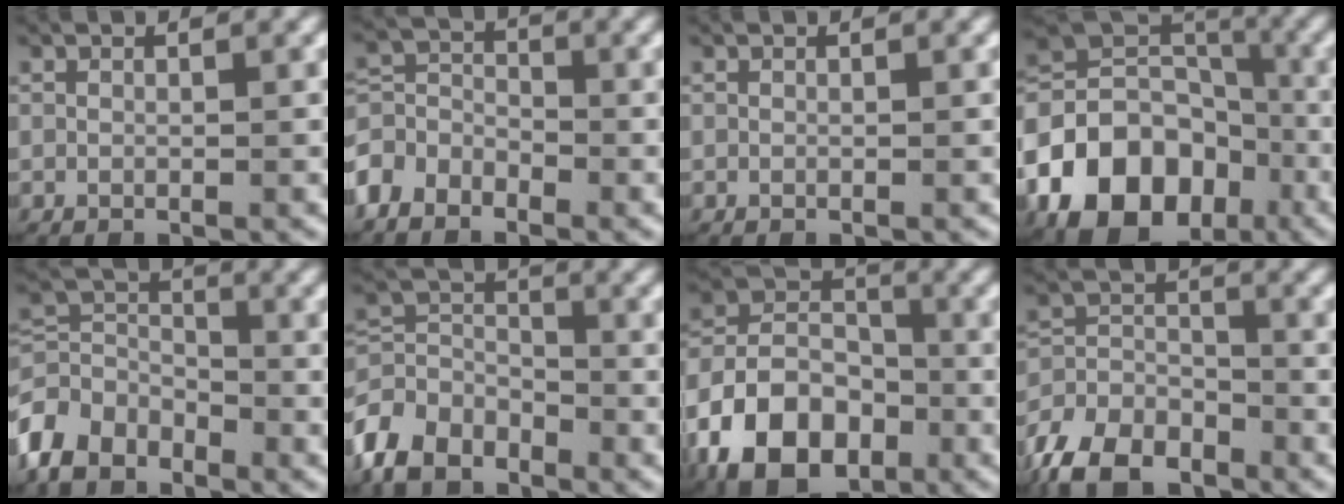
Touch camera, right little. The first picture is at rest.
{"total": 5.4, "force": [-2.0, 4.7, 1.7], "torque": [-0.054, -0.018, -0.038]}
{"total": 0.0}
{"total": 17.0, "force": [-3.9, 13.7, 9.2], "torque": [-0.191, -0.050, -0.051]}
{"total": 7.0, "force": [-1.5, 6.0, 3.1], "torque": [-0.074, -0.025, -0.025]}
{"total": 6.7, "force": [-2.1, 5.6, 2.9], "torque": [-0.071, -0.026, -0.034]}
{"total": 12.8, "force": [-3.0, 10.3, 7.0], "torque": [-0.159, -0.029, -0.053]}
{"total": 8.0, "force": [-4.3, 5.7, 3.5], "torque": [-0.085, -0.027, -0.070]}